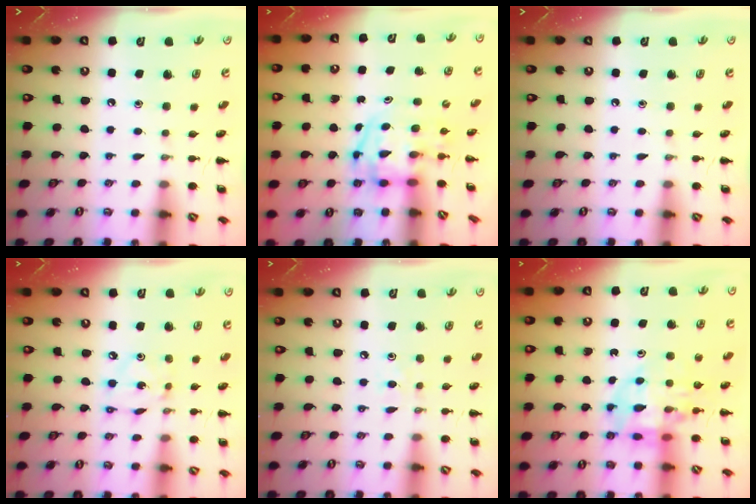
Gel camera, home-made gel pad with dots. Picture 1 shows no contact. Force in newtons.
{"total": 3.9, "press": 3.8, "slide": 0.6}
{"total": 0.0}
{"total": 2.3, "press": 2.3, "slide": 0.1}
{"total": 5.3, "press": 5.0, "slide": 1.7}
{"total": 11.4, "press": 11.0, "slide": 3.3}